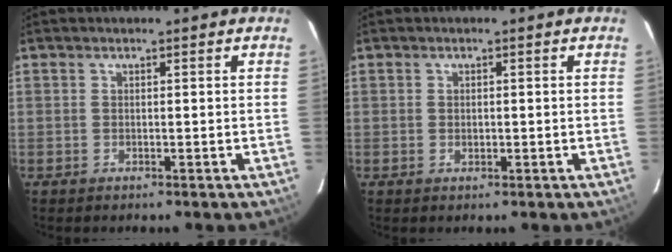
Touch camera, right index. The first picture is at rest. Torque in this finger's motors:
{"motor_torque": [-0.01, 0.05, -0.02, -0.01]}